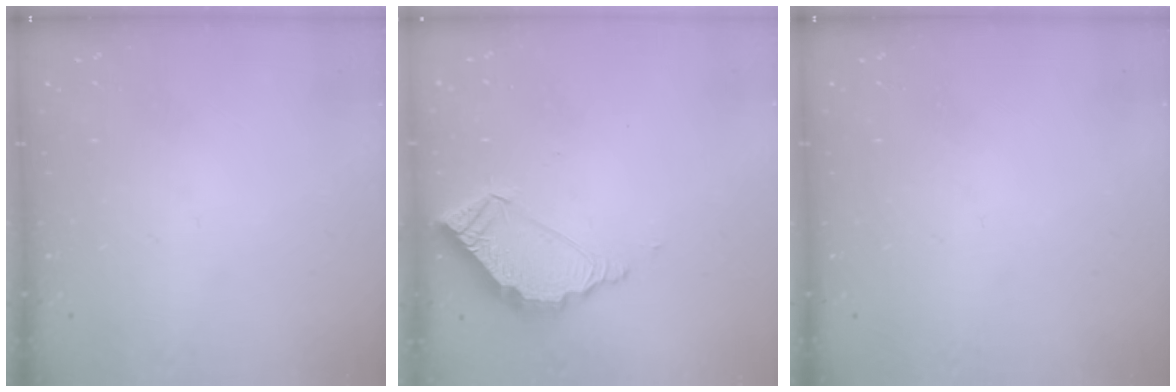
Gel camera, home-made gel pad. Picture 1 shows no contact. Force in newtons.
{"total": 5.8, "press": 5.8, "slide": 0.3}
{"total": 0.0}